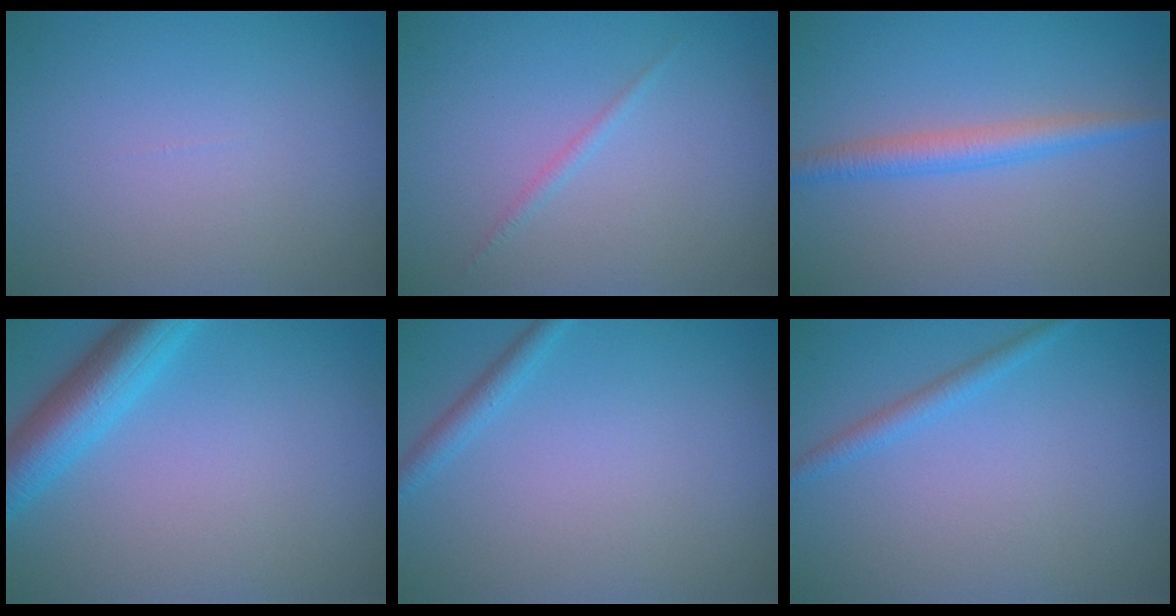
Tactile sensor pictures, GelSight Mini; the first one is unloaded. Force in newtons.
{"total": 0.7, "press": 0.7, "slide": 0.1}
{"total": 2.6, "press": 2.6, "slide": 0.0}
{"total": 5.2, "press": 5.1, "slide": 0.2}
{"total": 1.4, "press": 1.4, "slide": 0.1}
{"total": 1.4, "press": 1.4, "slide": 0.1}